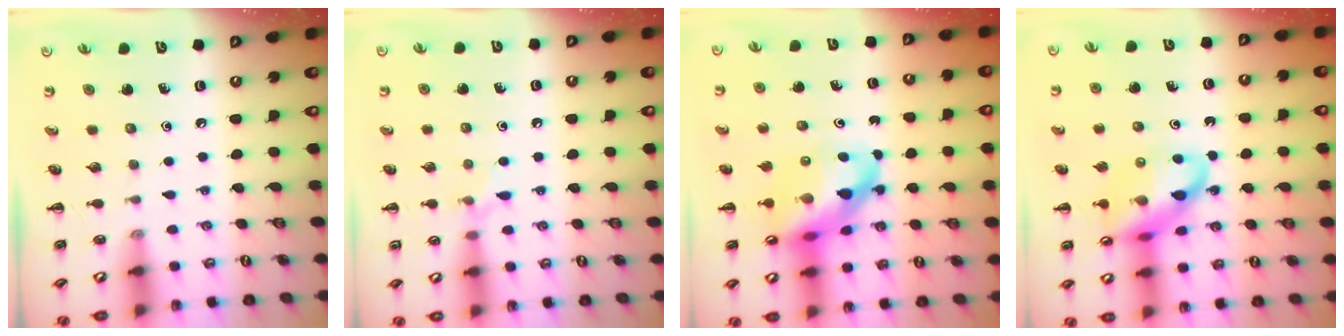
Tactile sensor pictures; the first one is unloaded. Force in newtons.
{"total": 5.8, "press": 5.5, "slide": 2.0}
{"total": 13.8, "press": 13.3, "slide": 3.5}
{"total": 15.2, "press": 14.9, "slide": 2.8}